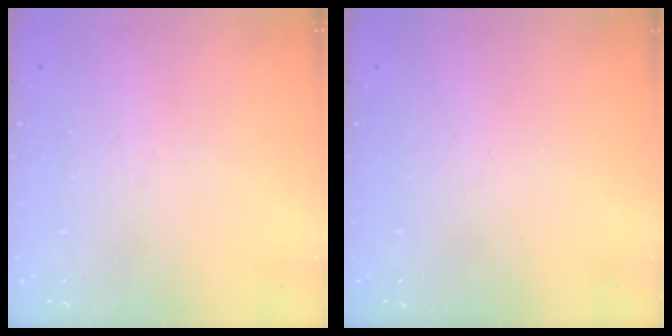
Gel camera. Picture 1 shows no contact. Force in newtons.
{"total": 0.0}